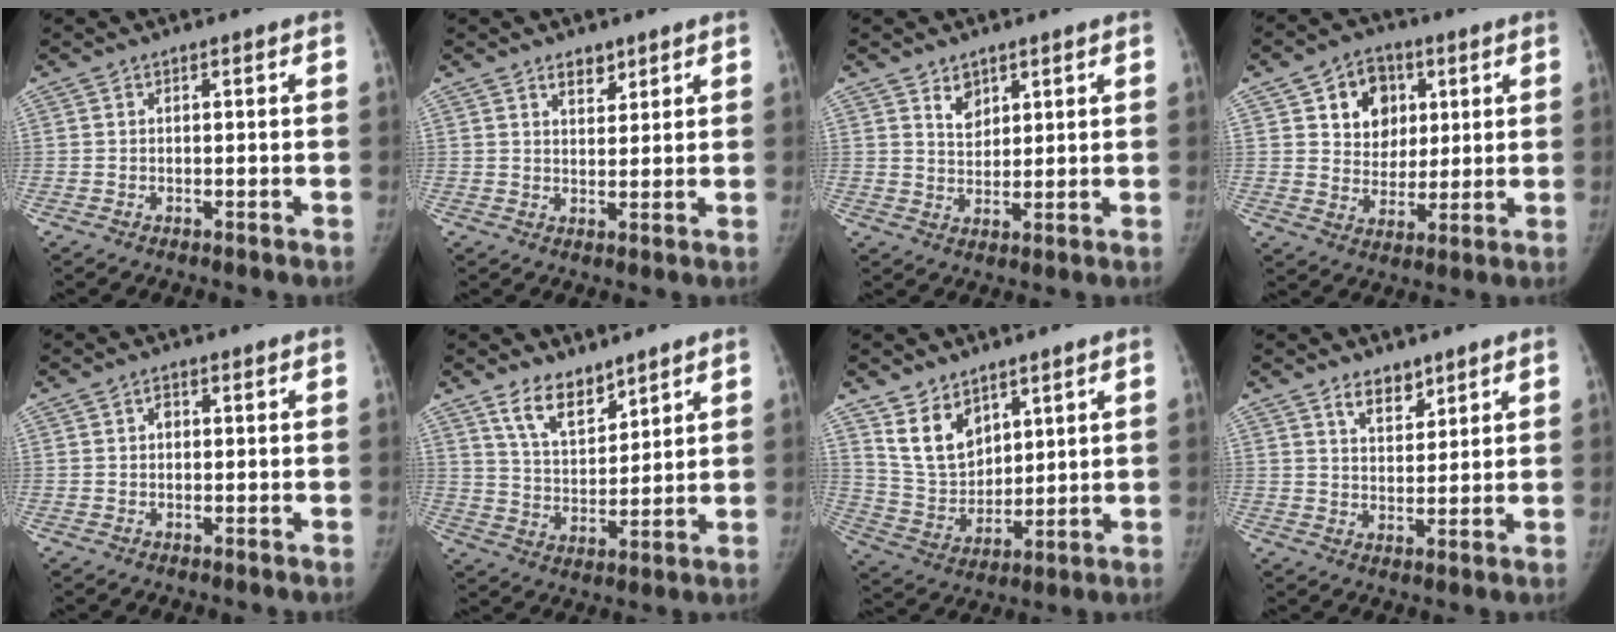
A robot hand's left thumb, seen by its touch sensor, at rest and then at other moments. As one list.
[{"total": 3.6, "force": [2.5, 2.0, 1.6], "torque": [-0.003, -0.018, 0.042]}, {"total": 4.1, "force": [2.6, 2.7, 1.7], "torque": [-0.008, -0.022, 0.052]}, {"total": 11.1, "force": [4.1, 8.9, 5.1], "torque": [-0.033, -0.013, 0.070]}, {"total": 1.4, "force": [0.3, 1.1, 0.8], "torque": [-0.007, 0.003, 0.001]}, {"total": 8.9, "force": [6.6, 4.2, 4.4], "torque": [-0.047, -0.049, 0.125]}, {"total": 10.6, "force": [6.6, 6.8, 4.9], "torque": [-0.061, -0.041, 0.141]}, {"total": 5.1, "force": [3.7, 2.6, 2.2], "torque": [-0.011, -0.029, 0.065]}]